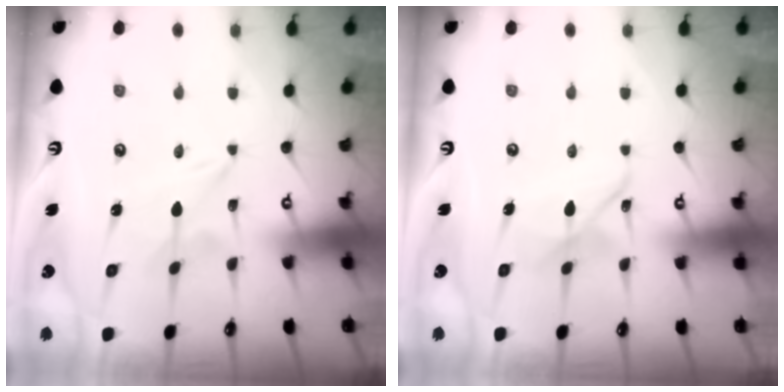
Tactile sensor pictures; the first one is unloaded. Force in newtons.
{"total": 7.1, "press": 7.1, "slide": 0.6}